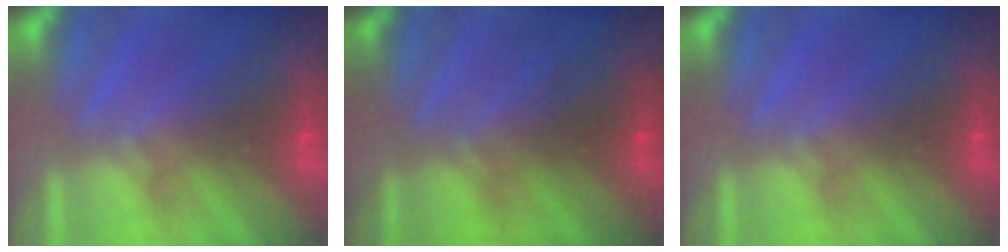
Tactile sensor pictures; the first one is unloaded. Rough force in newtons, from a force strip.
{"total": 1.6}
{"total": 0.0}